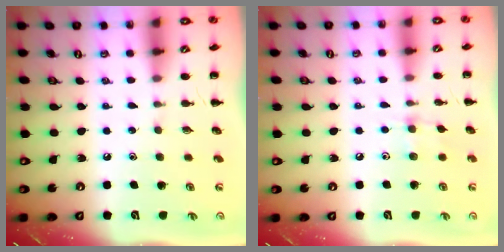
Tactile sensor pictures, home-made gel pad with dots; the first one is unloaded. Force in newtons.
{"total": 5.3, "press": 5.1, "slide": 1.1}